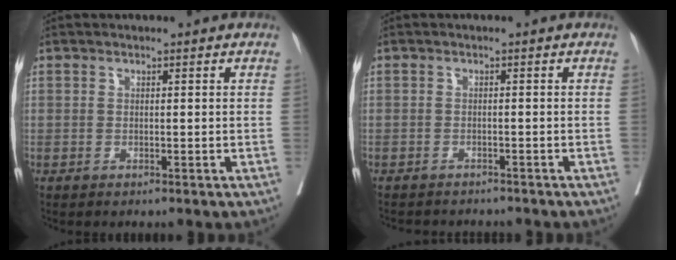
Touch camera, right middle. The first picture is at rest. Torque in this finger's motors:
{"motor_torque": [0.02, -0.12, 0.00, 0.01]}